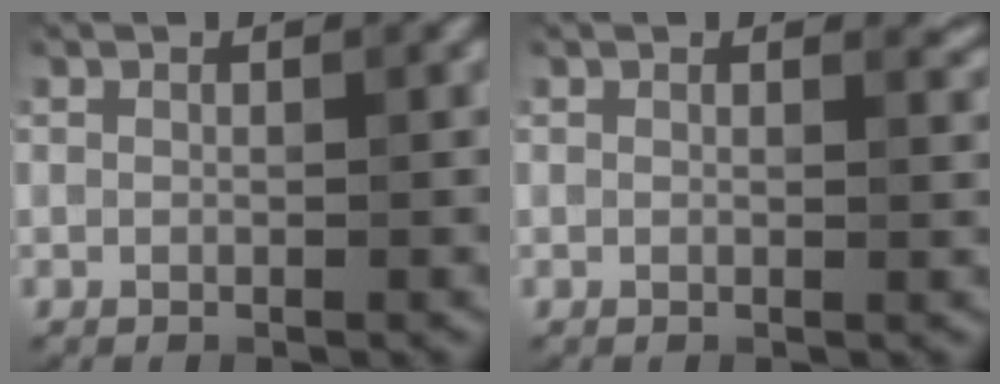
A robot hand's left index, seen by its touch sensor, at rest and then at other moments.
{"total": 1.1, "force": [0.9, 0.3, 0.5], "torque": [-0.005, -0.006, 0.011]}